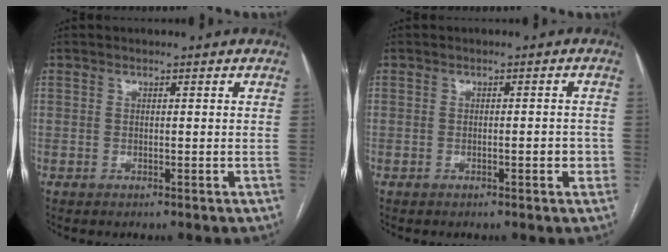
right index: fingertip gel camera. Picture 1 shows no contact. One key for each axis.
{"total": 2.1, "fx": -0.6, "fy": 0.7, "fz": 1.9, "tx": -0.026, "ty": 0.001, "tz": -0.007}